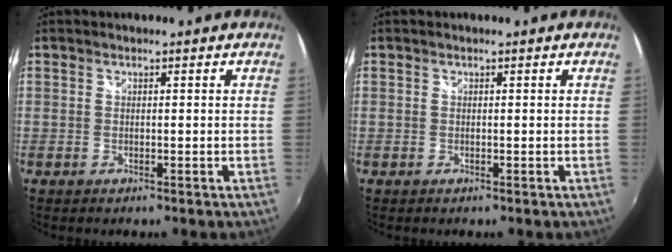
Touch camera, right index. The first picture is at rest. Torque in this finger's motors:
{"motor_torque": [0.00, 0.00, 0.00, 0.00]}